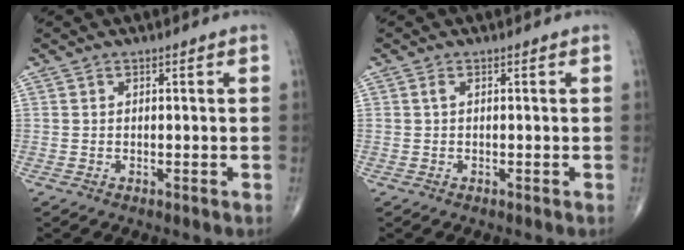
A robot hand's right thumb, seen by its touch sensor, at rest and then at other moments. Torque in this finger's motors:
{"motor_torque": [0.02, -0.04, 0.18, 0.14, -0.02]}